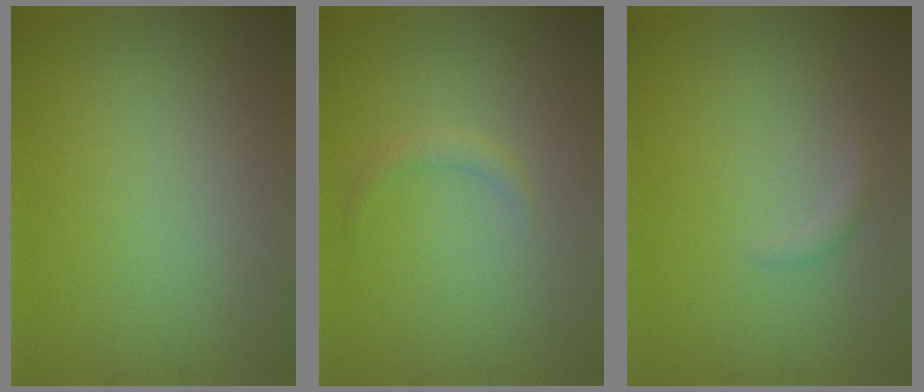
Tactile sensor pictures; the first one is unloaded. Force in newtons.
{"total": 1.1, "press": 1.1, "slide": 0.1}
{"total": 0.8, "press": 0.8, "slide": 0.0}